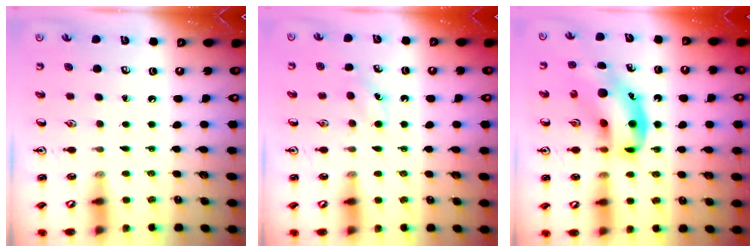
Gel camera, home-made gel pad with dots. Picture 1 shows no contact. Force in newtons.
{"total": 3.4, "press": 3.2, "slide": 1.1}
{"total": 12.3, "press": 11.9, "slide": 3.2}